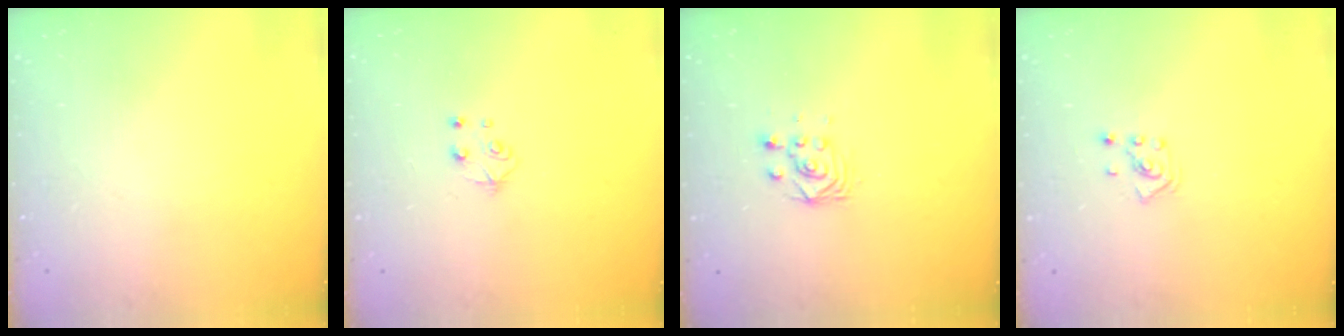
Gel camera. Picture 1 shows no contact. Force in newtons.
{"total": 4.9, "press": 4.8, "slide": 0.6}
{"total": 2.8, "press": 2.5, "slide": 1.3}
{"total": 2.6, "press": 2.6, "slide": 0.5}